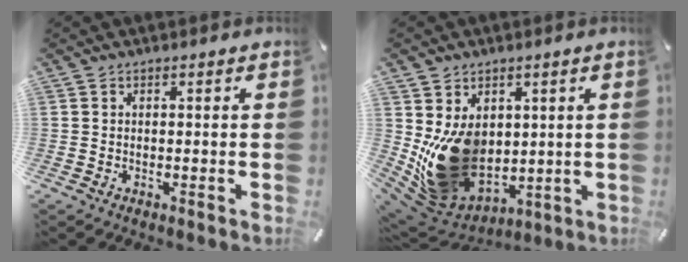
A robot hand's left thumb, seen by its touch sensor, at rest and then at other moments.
{"total": 15.6, "force": [1.6, 12.6, 9.0], "torque": [-0.164, -0.036, 0.043]}